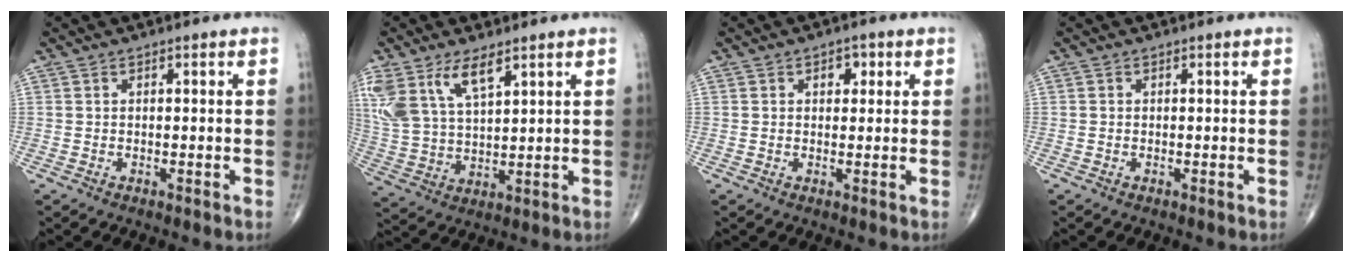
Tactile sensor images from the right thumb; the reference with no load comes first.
{"total": 12.4, "force": [7.0, 5.6, 8.6], "torque": [-0.173, -0.017, 0.149]}
{"total": 2.7, "force": [1.0, 1.9, 1.6], "torque": [-0.004, 0.000, 0.010]}
{"total": 0.0}